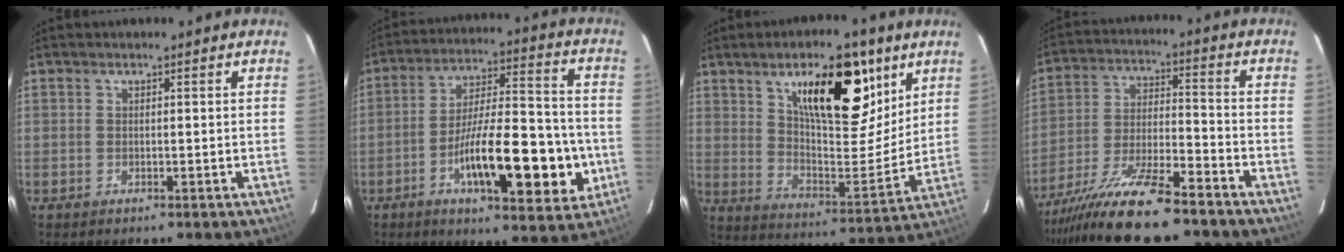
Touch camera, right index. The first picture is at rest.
{"total": 18.5, "force": [-5.5, 4.8, 17.0], "torque": [-0.268, 0.012, -0.082]}
{"total": 18.1, "force": [9.2, 6.0, 14.5], "torque": [-0.212, 0.000, 0.156]}
{"total": 14.6, "force": [-11.9, 1.5, 8.3], "torque": [-0.159, -0.016, -0.211]}